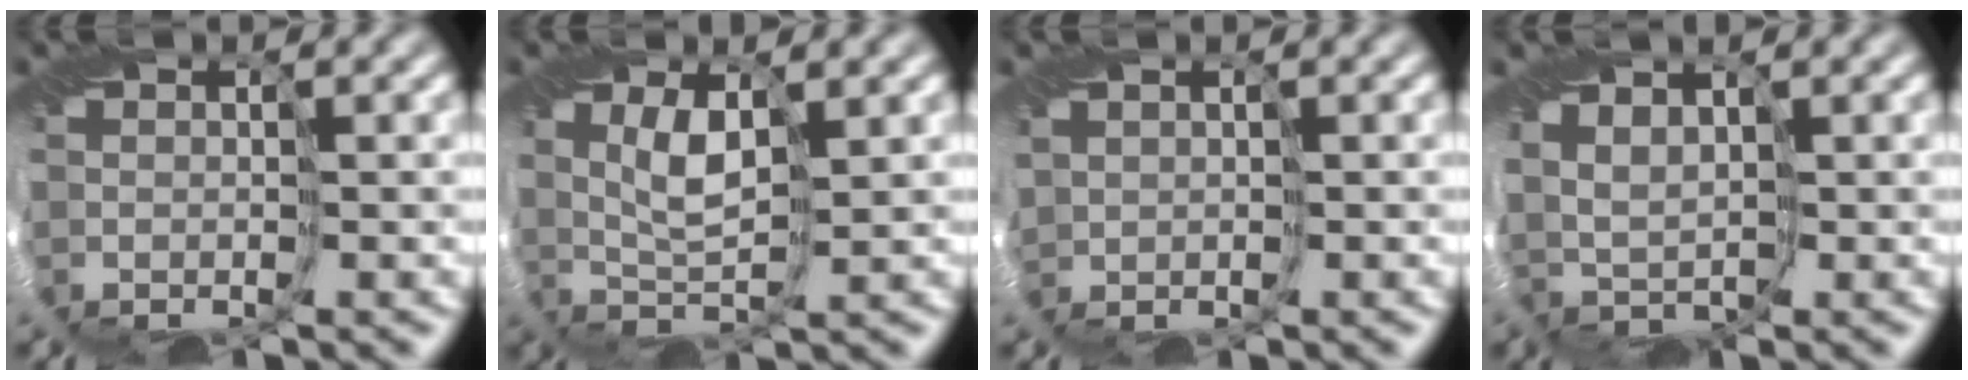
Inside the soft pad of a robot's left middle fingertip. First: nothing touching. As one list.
[{"total": 2.8, "force": [0.6, 1.1, 2.4], "torque": [-0.060, 0.000, 0.012]}, {"total": 1.1, "force": [0.5, 0.9, 0.1], "torque": [-0.008, 0.001, 0.013]}, {"total": 2.5, "force": [1.0, 1.5, 1.8], "torque": [-0.042, 0.001, 0.018]}]